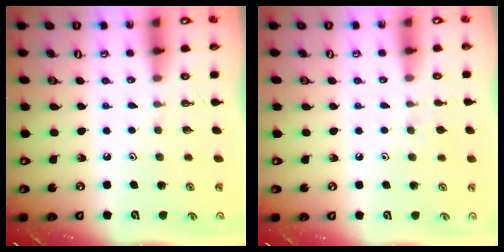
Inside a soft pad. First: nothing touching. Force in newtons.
{"total": 4.1, "press": 4.1, "slide": 0.6}